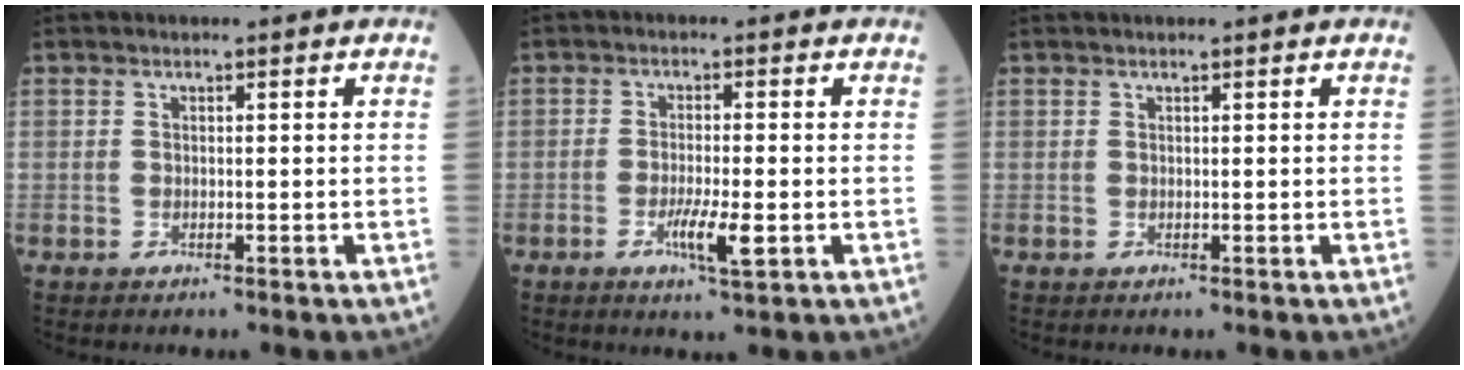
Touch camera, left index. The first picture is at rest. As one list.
[{"total": 4.7, "force": [-1.6, 0.5, 4.4], "torque": [-0.085, -0.007, -0.026]}, {"total": 0.6, "force": [0.6, -0.1, 0.2], "torque": [-0.003, 0.014, 0.014]}]